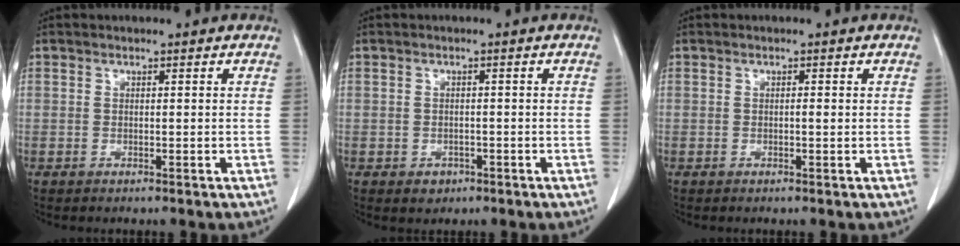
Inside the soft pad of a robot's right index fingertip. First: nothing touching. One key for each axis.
{"total": 2.0, "fx": -1.0, "fy": 1.6, "fz": 0.6, "tx": -0.005, "ty": 0.005, "tz": -0.009}
{"total": 0.5, "fx": -0.1, "fy": 0.1, "fz": 0.5, "tx": -0.009, "ty": 0.001, "tz": -0.002}